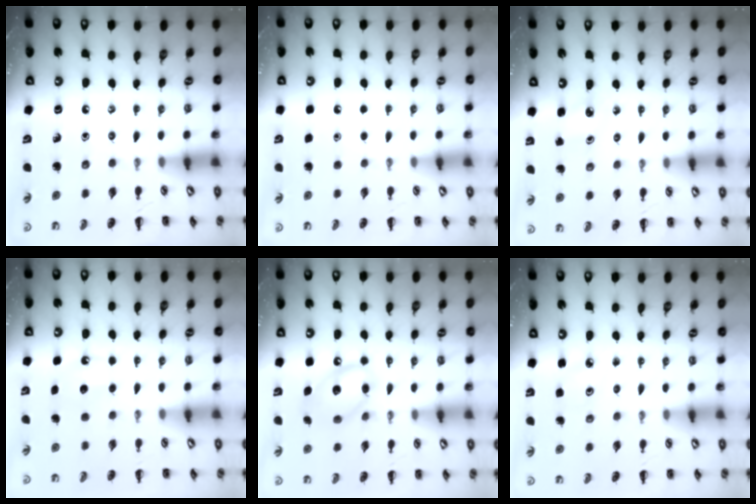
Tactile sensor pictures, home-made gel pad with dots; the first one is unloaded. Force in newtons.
{"total": 1.8, "press": 1.8, "slide": 0.1}
{"total": 2.9, "press": 2.8, "slide": 0.5}
{"total": 6.8, "press": 6.6, "slide": 1.8}
{"total": 13.2, "press": 13.1, "slide": 1.9}
{"total": 3.5, "press": 3.3, "slide": 1.0}